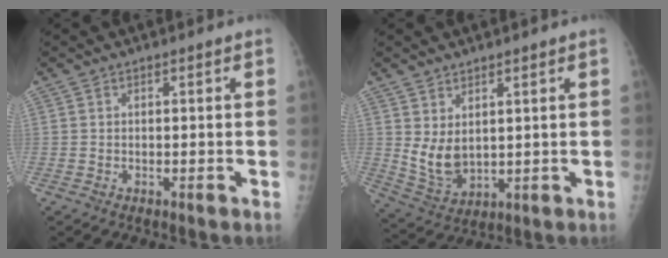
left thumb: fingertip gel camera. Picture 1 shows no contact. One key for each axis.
{"total": 7.0, "fx": 2.3, "fy": 4.4, "fz": 4.9, "tx": -0.077, "ty": -0.027, "tz": 0.062}